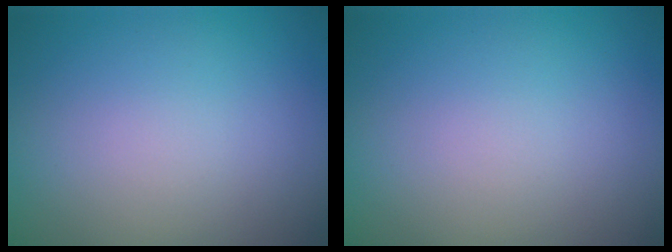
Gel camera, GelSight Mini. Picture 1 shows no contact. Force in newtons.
{"total": 0.0}